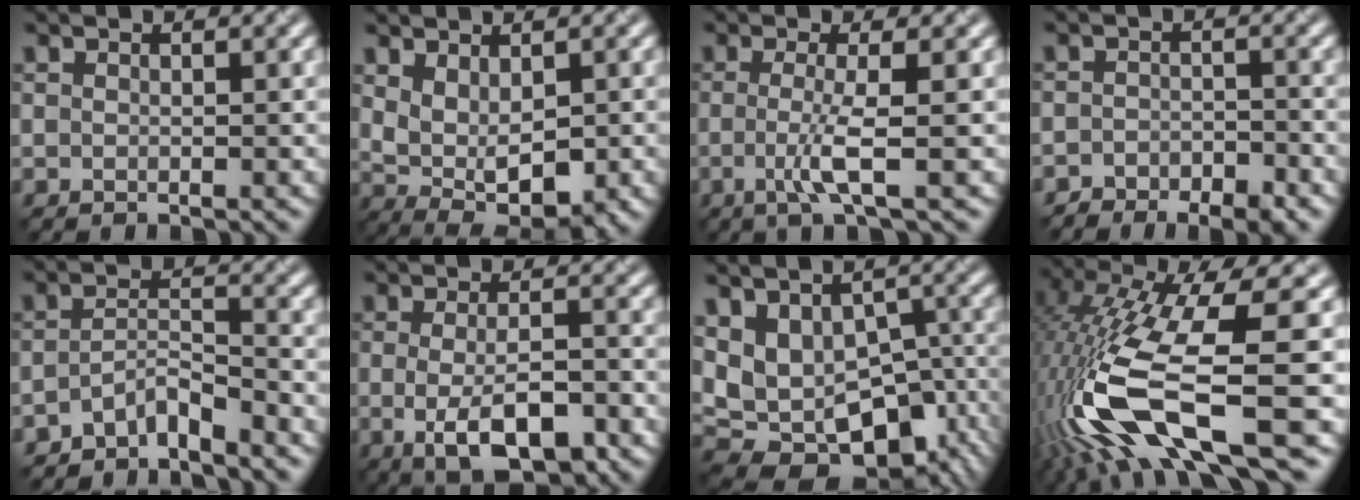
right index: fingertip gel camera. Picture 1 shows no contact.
{"total": 4.0, "force": [0.2, 2.3, 3.3], "torque": [-0.068, -0.005, 0.029]}
{"total": 3.0, "force": [-1.1, 0.3, 2.7], "torque": [-0.059, -0.006, -0.014]}
{"total": 5.5, "force": [-5.0, 1.5, 1.5], "torque": [-0.022, 0.000, -0.067]}
{"total": 3.5, "force": [-3.4, 0.0, 0.7], "torque": [-0.020, 0.009, -0.058]}
{"total": 5.6, "force": [-2.6, 1.6, 4.7], "torque": [-0.080, -0.006, -0.029]}
{"total": 10.6, "force": [-1.3, 6.7, 8.0], "torque": [-0.153, -0.010, 0.009]}
{"total": 12.8, "force": [-4.8, 3.4, 11.3], "torque": [-0.251, 0.003, -0.071]}